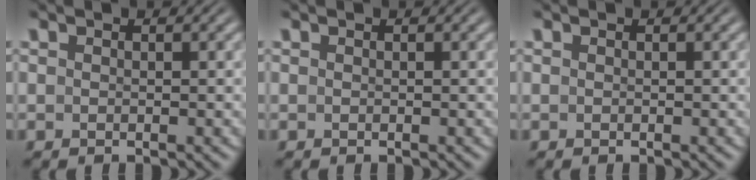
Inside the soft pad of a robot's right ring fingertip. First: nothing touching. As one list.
[{"total": 0.0}, {"total": 0.0}]